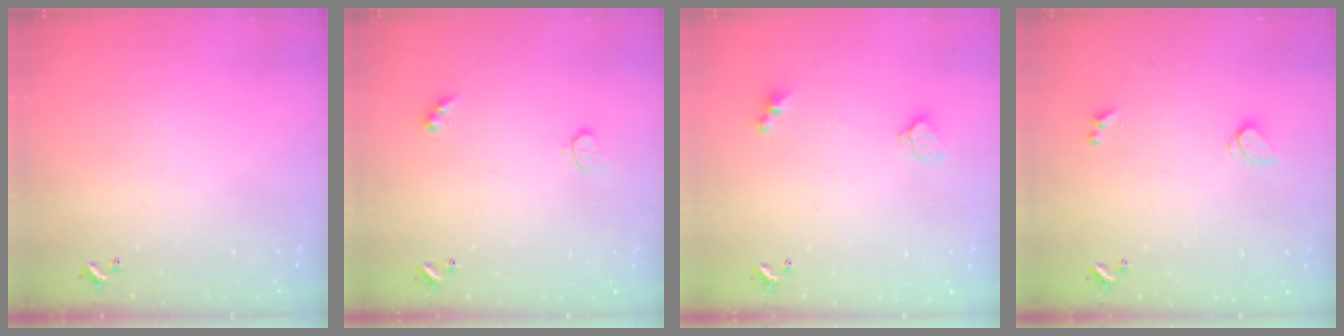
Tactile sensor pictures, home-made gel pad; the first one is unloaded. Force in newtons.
{"total": 4.5, "press": 4.5, "slide": 0.8}
{"total": 3.8, "press": 3.7, "slide": 0.2}
{"total": 0.8, "press": 0.6, "slide": 0.4}